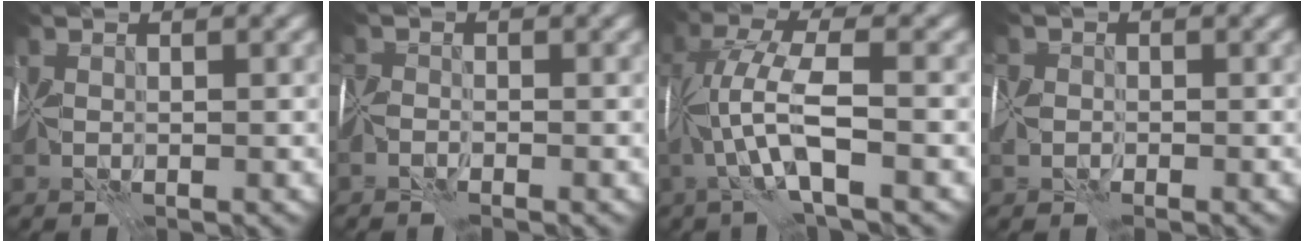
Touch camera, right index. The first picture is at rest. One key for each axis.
{"total": 1.8, "fx": -1.6, "fy": 0.7, "fz": 0.5, "tx": -0.002, "ty": 0.002, "tz": -0.038}
{"total": 6.6, "fx": -1.6, "fy": 1.4, "fz": 6.2, "tx": -0.128, "ty": 0.021, "tz": -0.038}
{"total": 3.0, "fx": -1.6, "fy": 2.3, "fz": 1.2, "tx": -0.013, "ty": -0.004, "tz": -0.030}